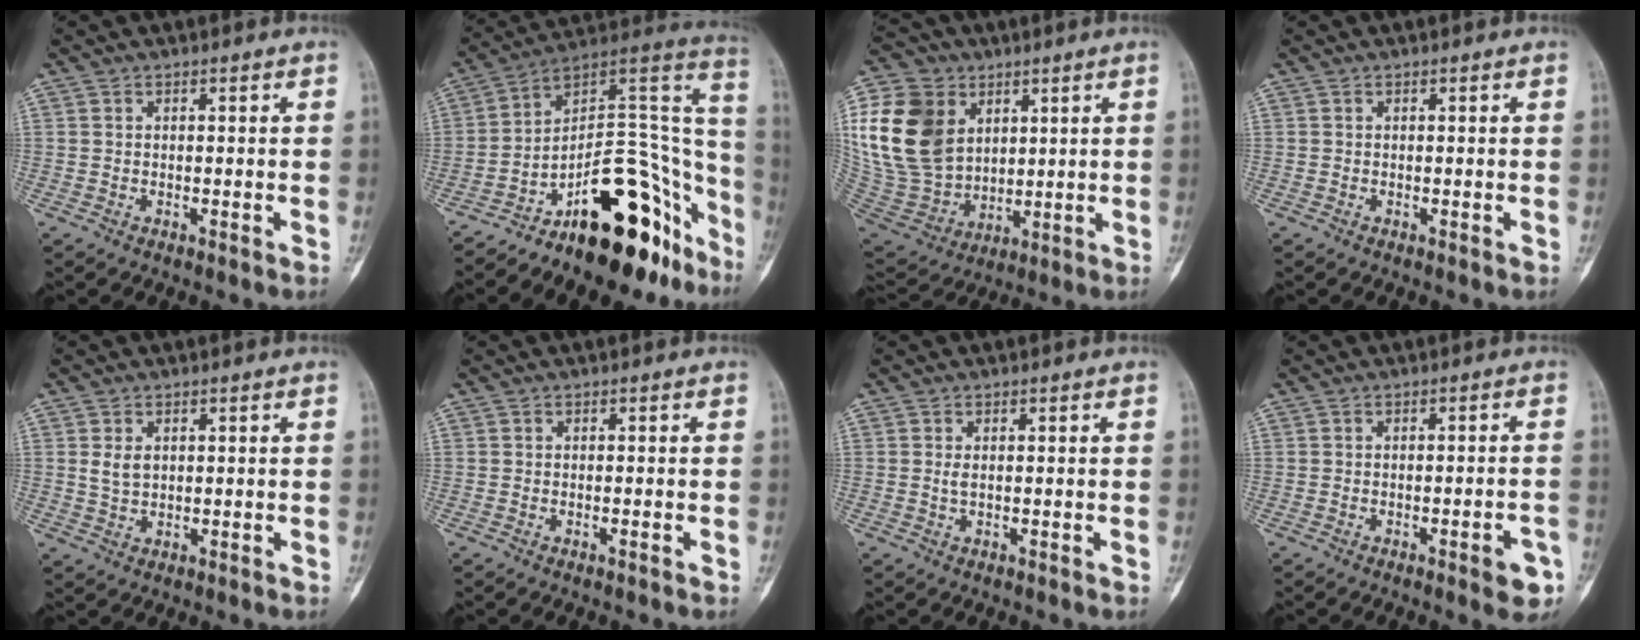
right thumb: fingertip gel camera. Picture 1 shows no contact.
{"total": 25.5, "force": [-16.1, 10.6, 16.6], "torque": [-0.139, 0.136, -0.246]}
{"total": 22.8, "force": [6.0, 17.2, 13.6], "torque": [-0.274, -0.009, 0.127]}
{"total": 0.0}
{"total": 2.9, "force": [0.8, 2.0, 2.0], "torque": [-0.030, -0.004, 0.019]}
{"total": 0.5, "force": [-0.3, 0.1, 0.4], "torque": [-0.012, 0.002, -0.002]}
{"total": 0.8, "force": [0.1, 0.3, 0.7], "torque": [-0.018, -0.002, 0.005]}
{"total": 5.0, "force": [-2.4, 1.5, 4.1], "torque": [-0.039, 0.012, -0.026]}